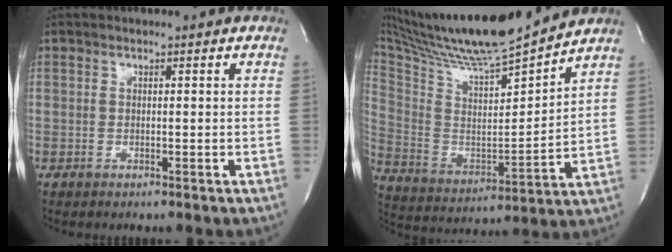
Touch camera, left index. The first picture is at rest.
{"total": 21.3, "force": [19.0, 1.2, 9.6], "torque": [-0.182, -0.009, 0.325]}